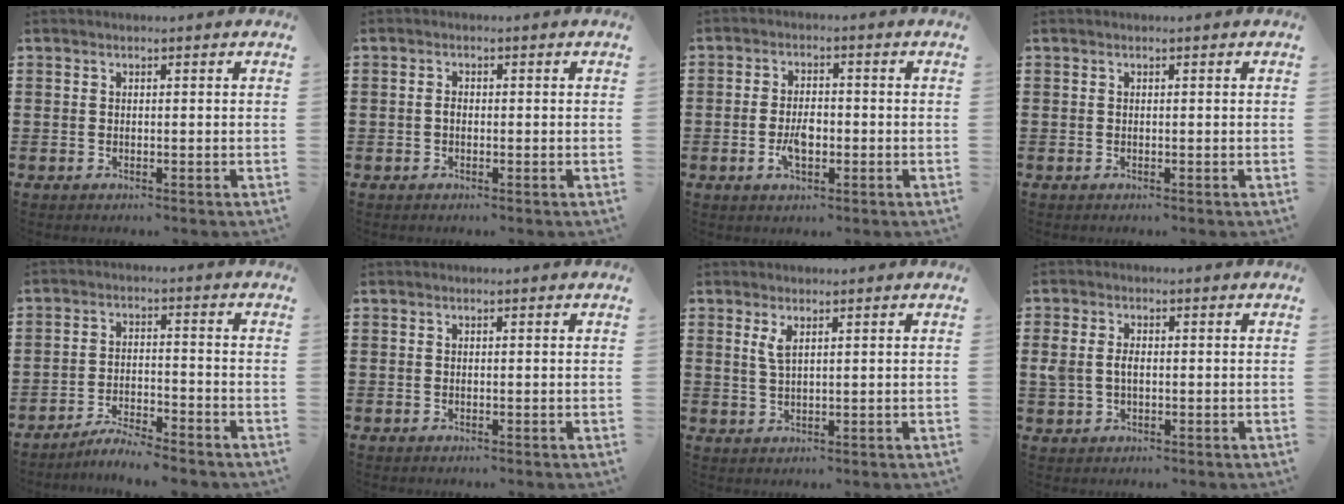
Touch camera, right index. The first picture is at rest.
{"total": 1.3, "force": [-0.3, 0.7, 1.0], "torque": [-0.027, -0.002, -0.009]}
{"total": 4.3, "force": [-1.0, 2.3, 3.4], "torque": [-0.076, 0.003, -0.022]}
{"total": 0.0}
{"total": 4.4, "force": [-4.3, -0.2, 0.8], "torque": [-0.025, -0.001, -0.089]}
{"total": 0.0}
{"total": 2.5, "force": [1.3, 0.7, 2.0], "torque": [-0.042, 0.003, 0.023]}
{"total": 2.7, "force": [0.0, 1.8, 2.0], "torque": [-0.056, 0.002, -0.004]}